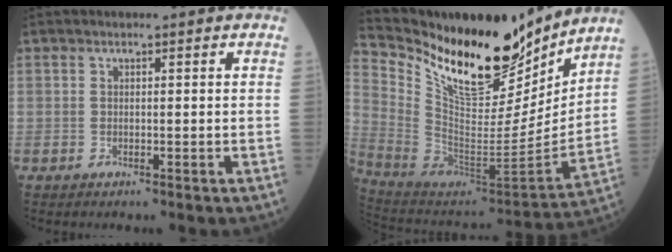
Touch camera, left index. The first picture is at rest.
{"total": 22.3, "force": [18.2, 6.5, 11.0], "torque": [-0.206, -0.030, 0.319]}